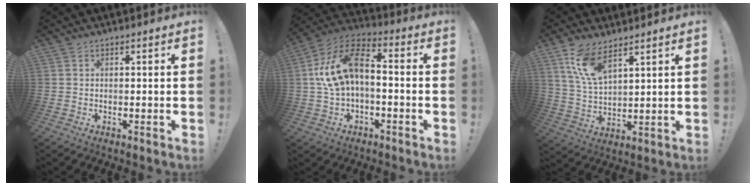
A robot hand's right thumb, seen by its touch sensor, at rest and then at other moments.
{"total": 14.6, "force": [1.1, 8.4, 11.9], "torque": [-0.209, 0.020, 0.023]}
{"total": 10.9, "force": [7.4, 4.4, 6.7], "torque": [-0.136, -0.027, 0.142]}